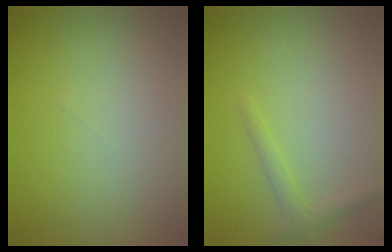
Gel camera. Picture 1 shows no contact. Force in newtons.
{"total": 1.3, "press": 1.3, "slide": 0.1}